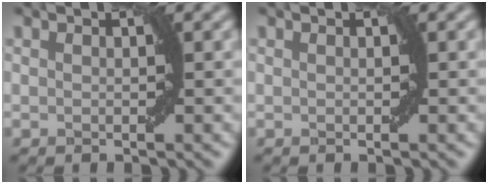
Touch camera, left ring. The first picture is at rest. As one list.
[{"total": 0.0}]